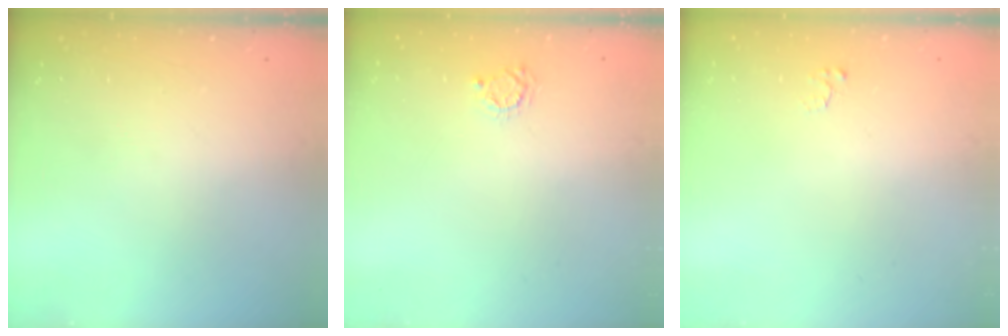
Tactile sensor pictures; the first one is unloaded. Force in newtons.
{"total": 3.4, "press": 3.3, "slide": 0.4}
{"total": 2.4, "press": 2.4, "slide": 0.2}